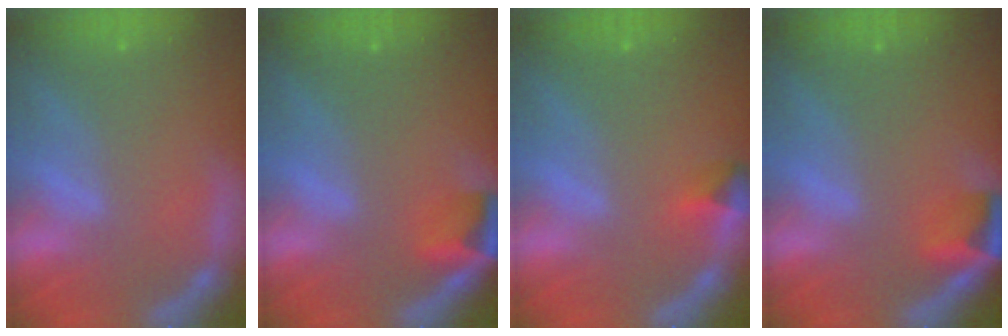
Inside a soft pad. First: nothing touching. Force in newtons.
{"total": 2.9}
{"total": 1.4}
{"total": 2.9}